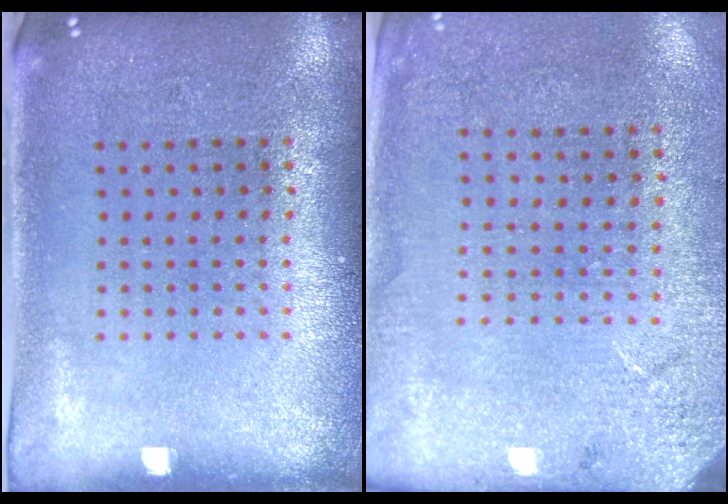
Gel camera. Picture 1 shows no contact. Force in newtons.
{"total": 2.6, "press": 2.3, "slide": 1.0}